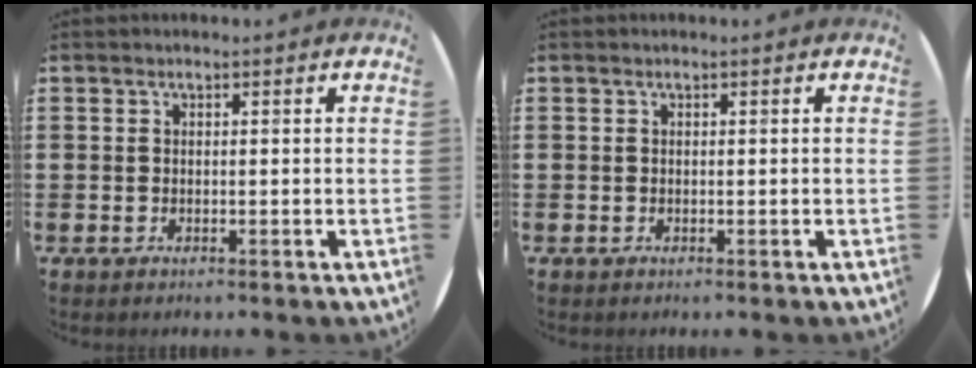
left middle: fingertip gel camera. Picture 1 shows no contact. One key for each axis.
{"total": 0.0}